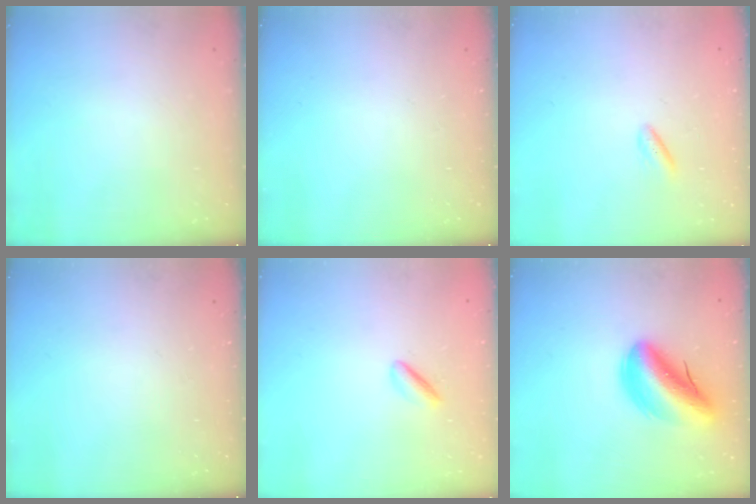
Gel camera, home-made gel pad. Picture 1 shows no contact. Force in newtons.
{"total": 0.0}
{"total": 2.0, "press": 1.8, "slide": 1.0}
{"total": 0.0}
{"total": 1.8, "press": 1.7, "slide": 0.6}
{"total": 14.0, "press": 13.3, "slide": 4.1}